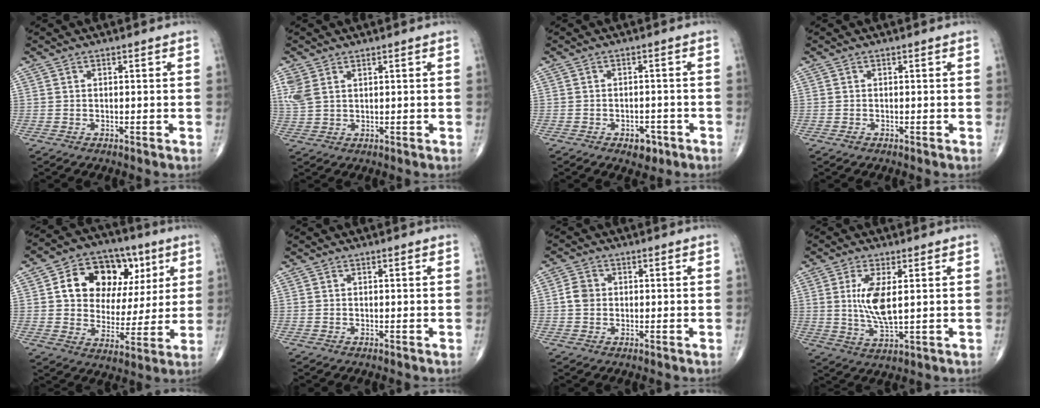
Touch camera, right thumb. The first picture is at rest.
{"total": 4.0, "force": [1.9, 2.4, 2.6], "torque": [-0.067, 0.003, 0.047]}
{"total": 3.6, "force": [-2.0, 2.3, 1.8], "torque": [-0.008, 0.009, -0.022]}
{"total": 0.5, "force": [-0.3, 0.4, 0.2], "torque": [-0.004, 0.000, -0.007]}
{"total": 18.4, "force": [5.7, 13.0, 11.6], "torque": [-0.137, 0.007, 0.096]}
{"total": 0.0}
{"total": 3.2, "force": [0.1, 2.7, 1.7], "torque": [-0.025, 0.006, -0.003]}
{"total": 7.9, "force": [1.4, 2.7, 7.3], "torque": [-0.151, -0.019, 0.033]}